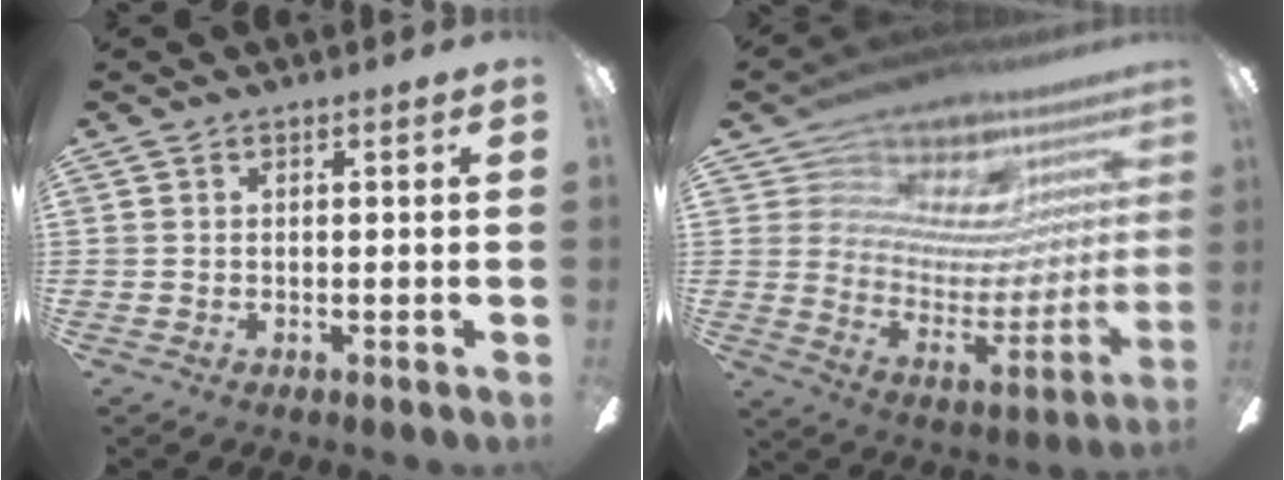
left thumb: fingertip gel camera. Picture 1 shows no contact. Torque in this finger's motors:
{"motor_torque": [0.19, 0.87, 1.30, -1.47, 0.18]}